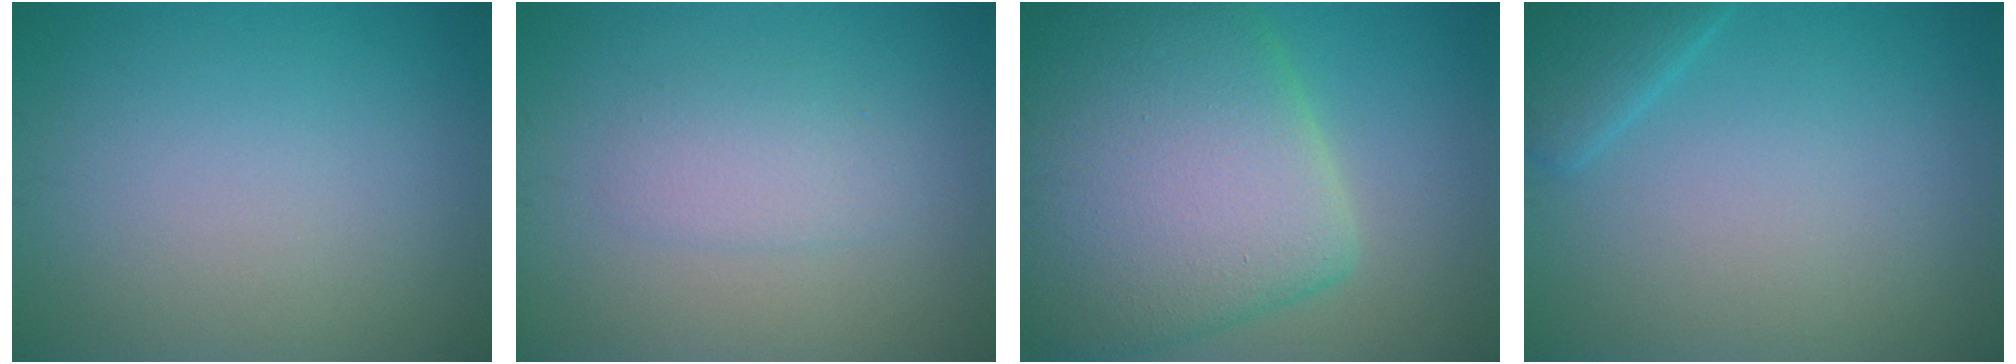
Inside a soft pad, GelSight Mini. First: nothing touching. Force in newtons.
{"total": 2.0, "press": 2.0, "slide": 0.1}
{"total": 13.0, "press": 13.0, "slide": 0.5}
{"total": 2.3, "press": 2.3, "slide": 0.2}